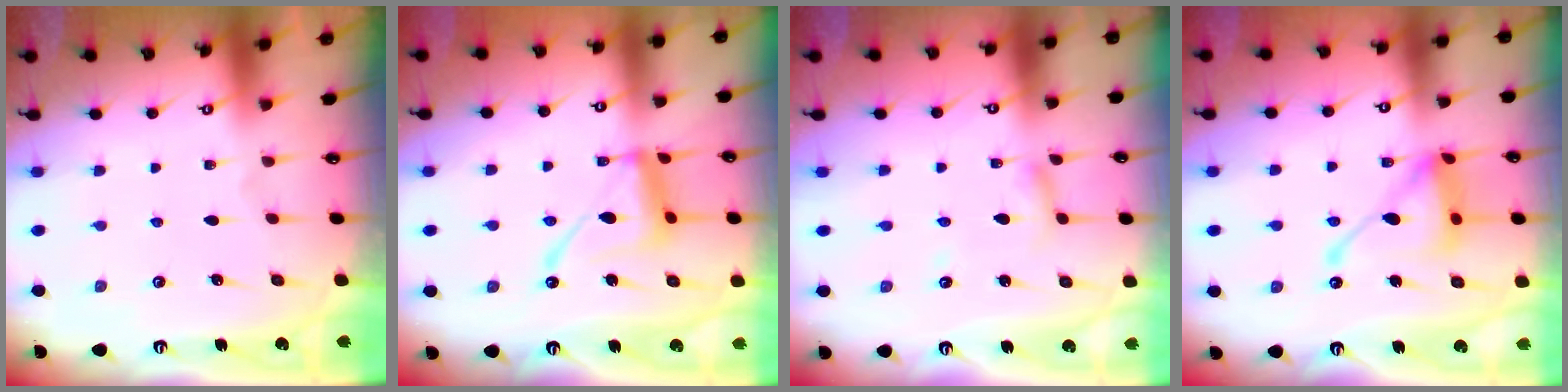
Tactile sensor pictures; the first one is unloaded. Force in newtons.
{"total": 13.6, "press": 13.5, "slide": 1.2}
{"total": 3.7, "press": 3.7, "slide": 0.3}
{"total": 16.3, "press": 16.3, "slide": 1.4}